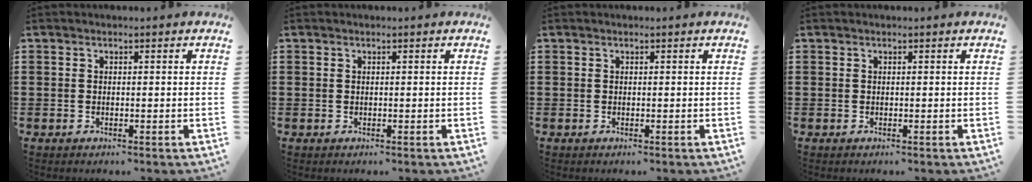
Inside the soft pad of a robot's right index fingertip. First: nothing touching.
{"total": 0.0}
{"total": 0.0}
{"total": 0.0}